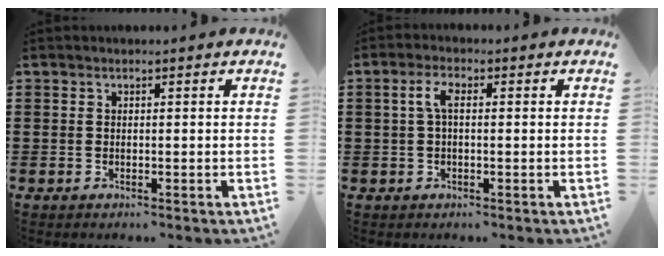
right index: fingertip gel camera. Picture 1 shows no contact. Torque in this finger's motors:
{"motor_torque": [0.45, -0.40, 0.20, 0.09]}